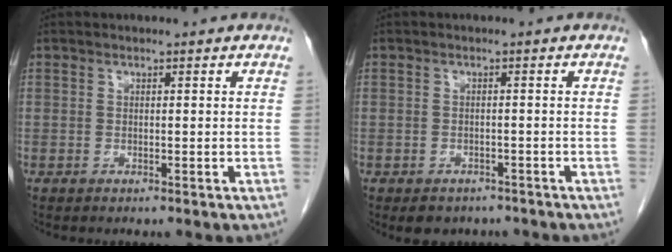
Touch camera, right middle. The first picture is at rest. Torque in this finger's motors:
{"motor_torque": [0.01, -0.01, 0.02, 0.01]}